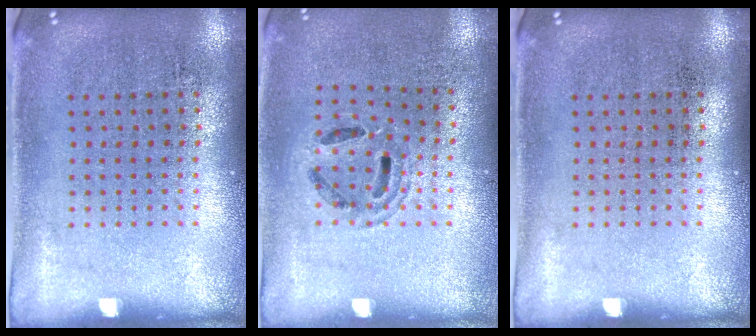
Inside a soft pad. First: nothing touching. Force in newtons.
{"total": 1.0, "press": 1.0, "slide": 0.1}
{"total": 0.0}